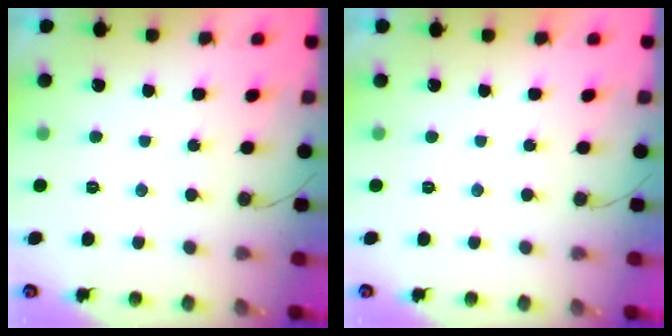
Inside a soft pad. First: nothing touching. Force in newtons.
{"total": 1.9, "press": 1.9, "slide": 0.0}